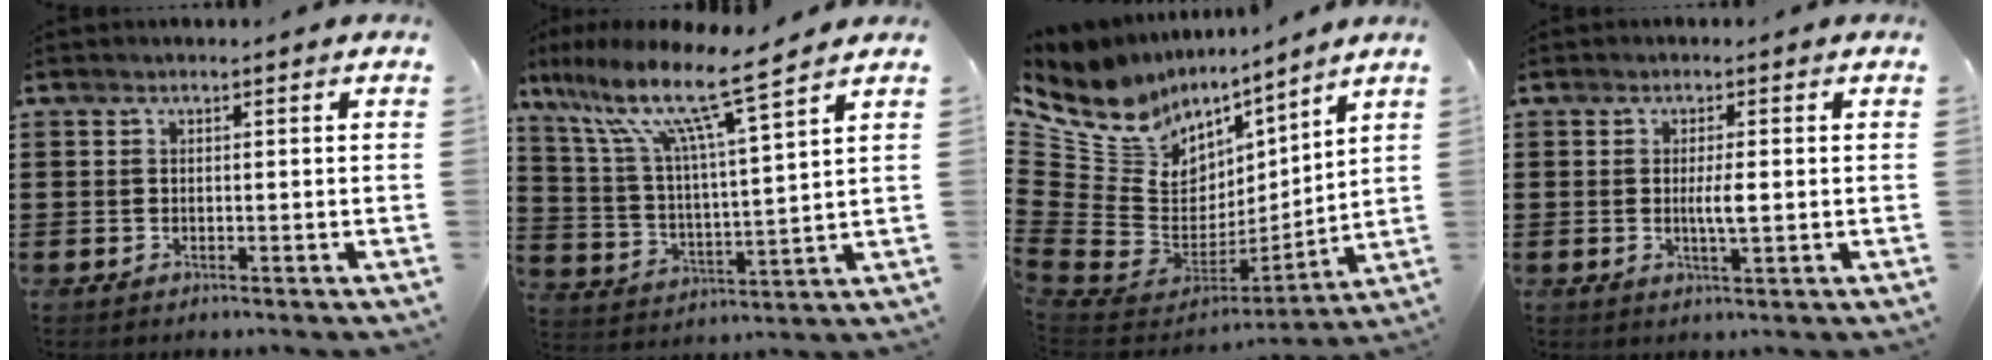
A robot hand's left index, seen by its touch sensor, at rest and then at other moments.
{"total": 10.7, "force": [8.1, 0.5, 6.9], "torque": [-0.167, -0.052, 0.129]}
{"total": 10.1, "force": [6.2, 7.5, 2.7], "torque": [-0.130, -0.075, 0.109]}
{"total": 3.0, "force": [-0.1, 0.4, 2.9], "torque": [-0.054, -0.005, -0.003]}